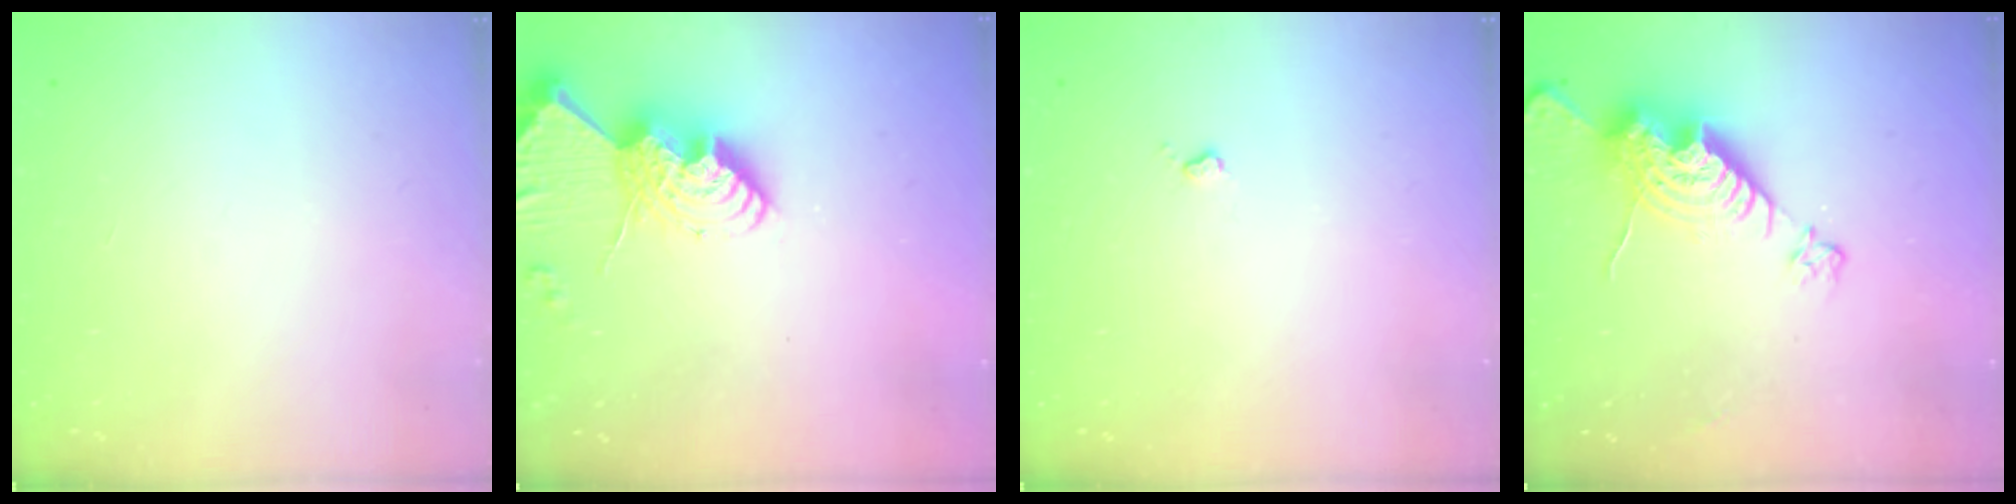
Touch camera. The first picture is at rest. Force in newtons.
{"total": 13.9, "press": 13.8, "slide": 1.3}
{"total": 3.6, "press": 3.5, "slide": 0.5}
{"total": 14.3, "press": 14.2, "slide": 1.2}